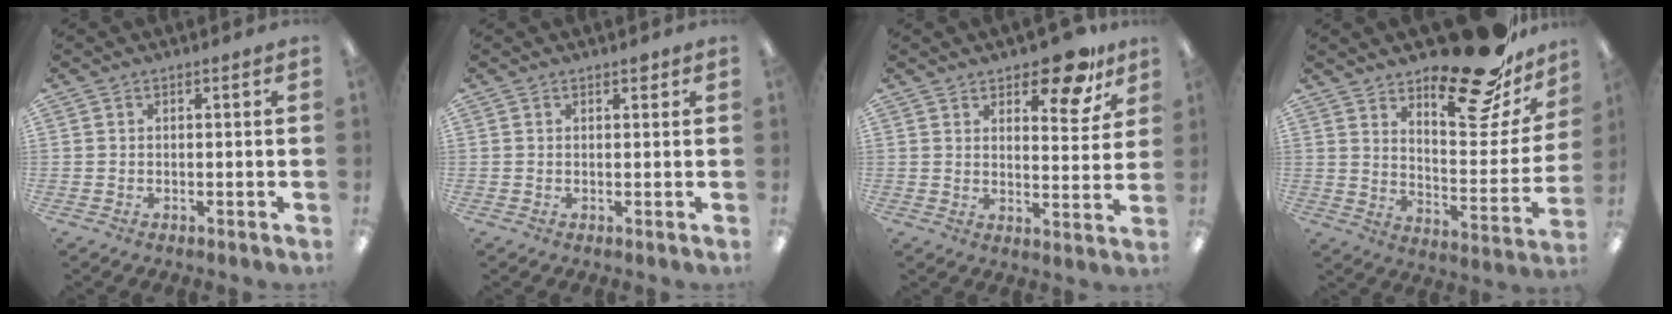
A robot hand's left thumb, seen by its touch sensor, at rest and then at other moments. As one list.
[{"total": 1.3, "force": [0.9, 0.7, 0.7], "torque": [0.002, -0.006, 0.012]}, {"total": 11.7, "force": [8.8, 4.6, 6.3], "torque": [-0.065, -0.058, 0.148]}, {"total": 22.5, "force": [17.3, 7.3, 12.3], "torque": [-0.160, -0.121, 0.281]}]